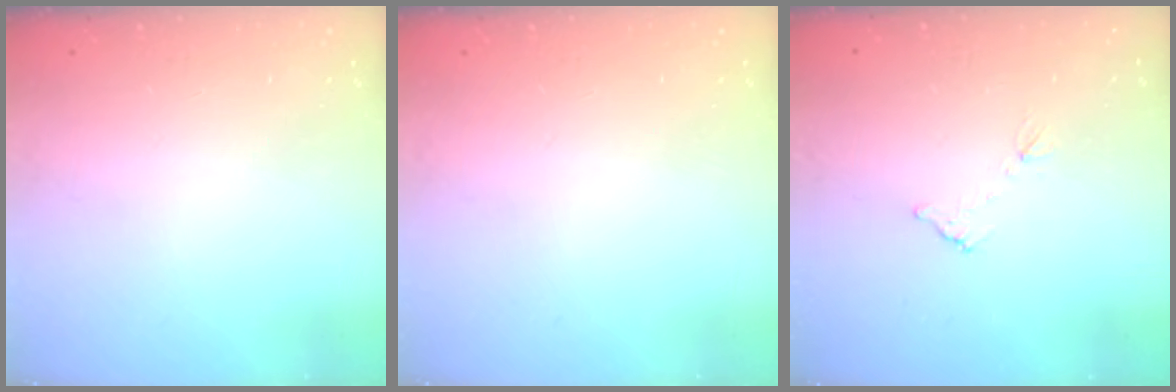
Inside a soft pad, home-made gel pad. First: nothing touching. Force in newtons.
{"total": 0.0}
{"total": 5.4, "press": 5.4, "slide": 0.1}